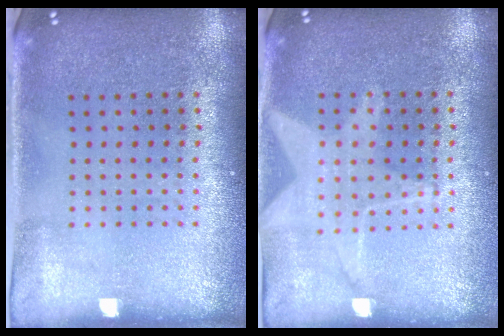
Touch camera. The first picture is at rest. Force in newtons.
{"total": 1.3, "press": 1.3, "slide": 0.5}